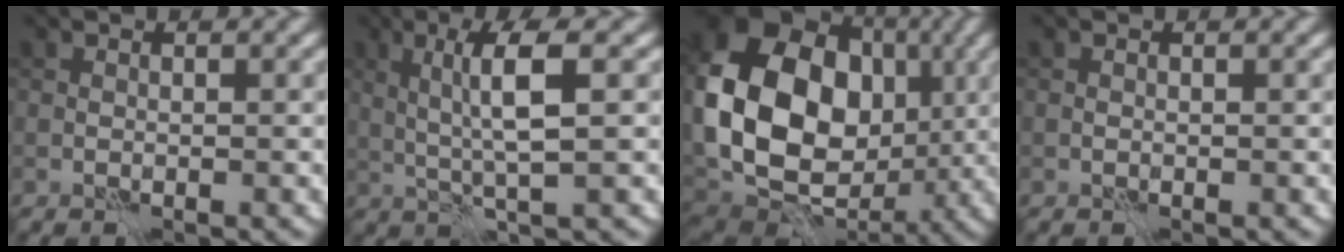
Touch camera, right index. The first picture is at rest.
{"total": 4.7, "force": [0.9, 0.5, 4.6], "torque": [-0.093, 0.005, 0.023]}
{"total": 17.4, "force": [0.7, 13.7, 10.7], "torque": [-0.214, -0.003, 0.010]}
{"total": 0.0}